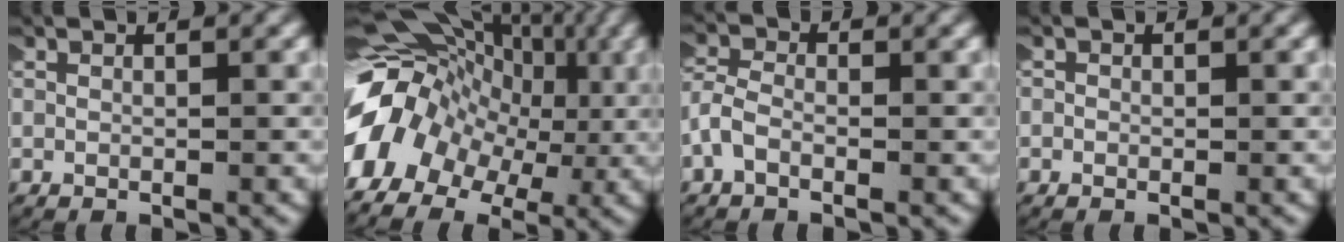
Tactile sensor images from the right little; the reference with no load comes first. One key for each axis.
{"total": 14.4, "fx": 0.6, "fy": 11.6, "fz": 8.5, "tx": -0.176, "ty": -0.004, "tz": 0.003}
{"total": 2.3, "fx": -0.3, "fy": 1.8, "fz": 1.4, "tx": -0.042, "ty": -0.005, "tz": -0.009}
{"total": 0.7, "fx": -0.1, "fy": 0.7, "fz": -0.1, "tx": 0.002, "ty": 0.002, "tz": -0.006}